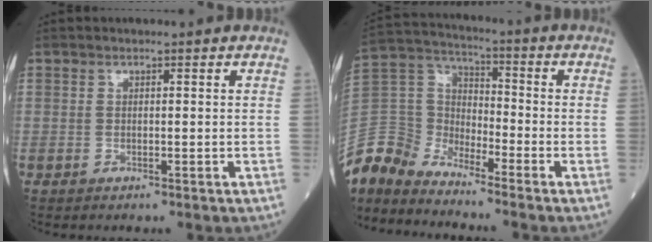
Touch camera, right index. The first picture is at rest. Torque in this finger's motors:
{"motor_torque": [0.25, -0.71, 0.04, -0.09]}